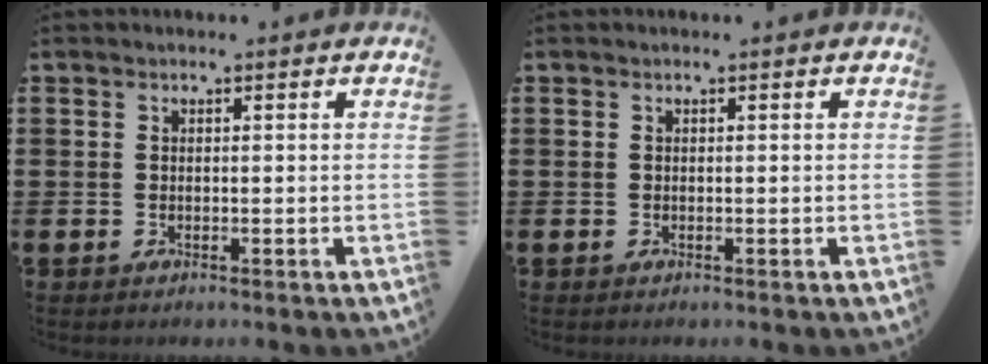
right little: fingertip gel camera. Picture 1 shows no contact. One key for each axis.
{"total": 0.0}